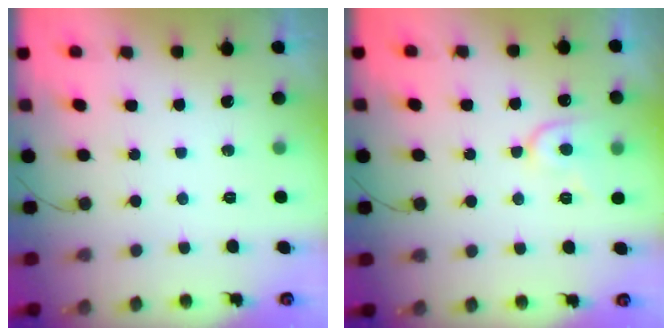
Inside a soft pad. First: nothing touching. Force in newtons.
{"total": 8.8, "press": 8.8, "slide": 0.6}